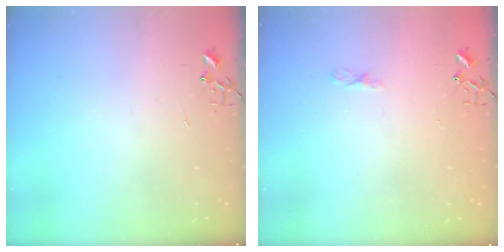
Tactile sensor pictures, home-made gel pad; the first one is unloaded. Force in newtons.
{"total": 3.4, "press": 3.4, "slide": 0.5}